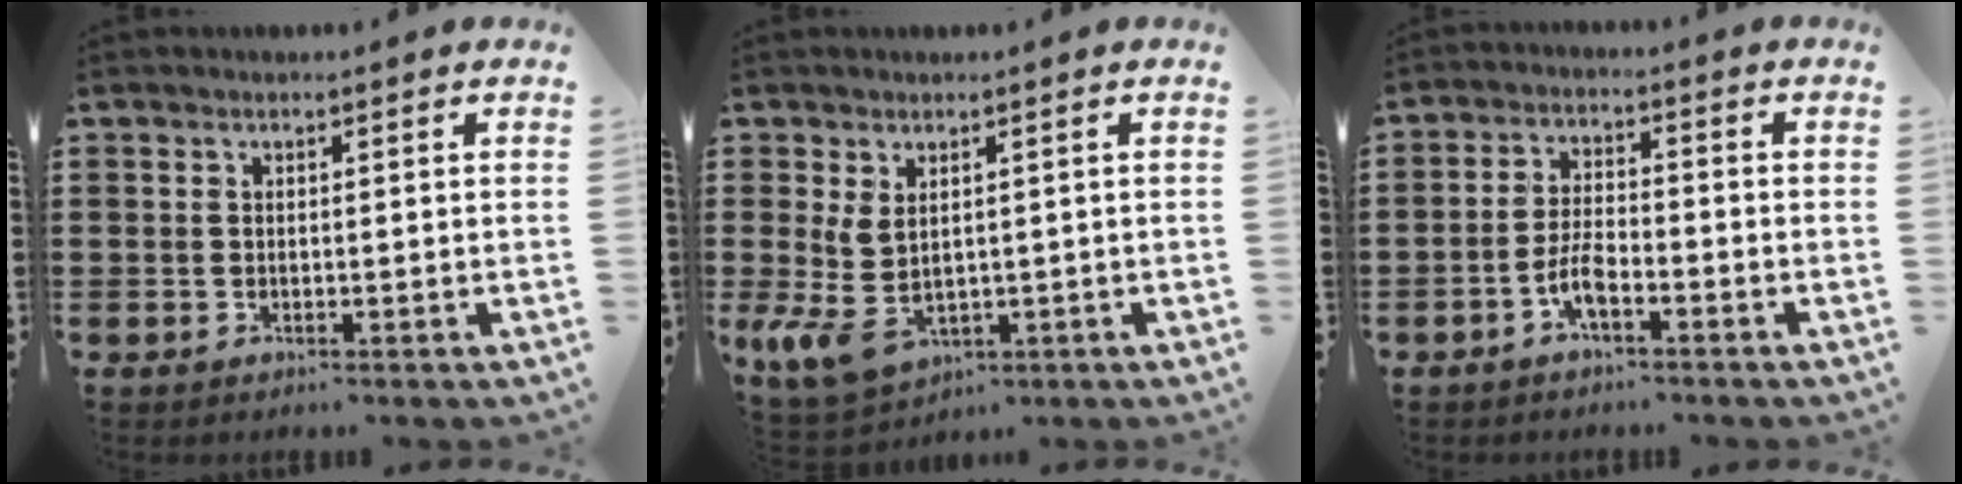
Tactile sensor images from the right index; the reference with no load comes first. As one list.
[{"total": 5.8, "force": [0.5, 3.4, 4.7], "torque": [-0.125, -0.012, 0.008]}, {"total": 4.6, "force": [-2.6, 1.7, 3.4], "torque": [-0.085, 0.001, -0.056]}]